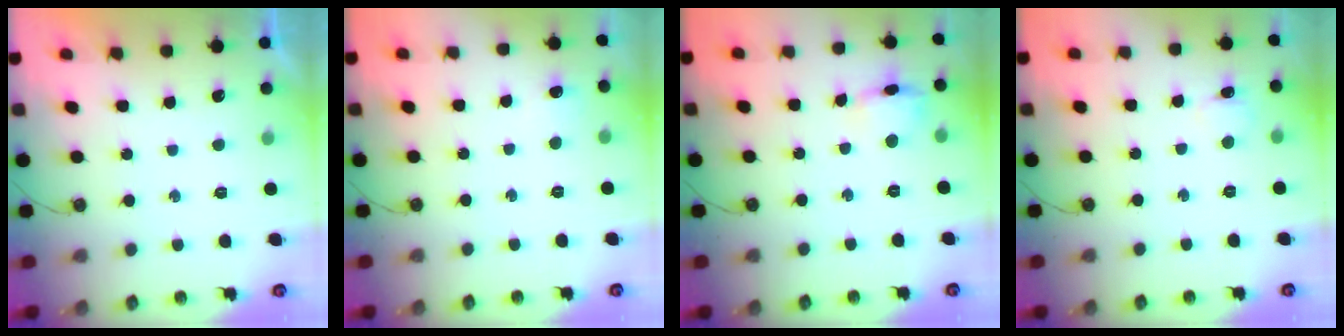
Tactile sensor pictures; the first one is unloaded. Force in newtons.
{"total": 4.4, "press": 4.4, "slide": 0.6}
{"total": 7.8, "press": 7.7, "slide": 1.2}
{"total": 6.0, "press": 5.9, "slide": 1.0}